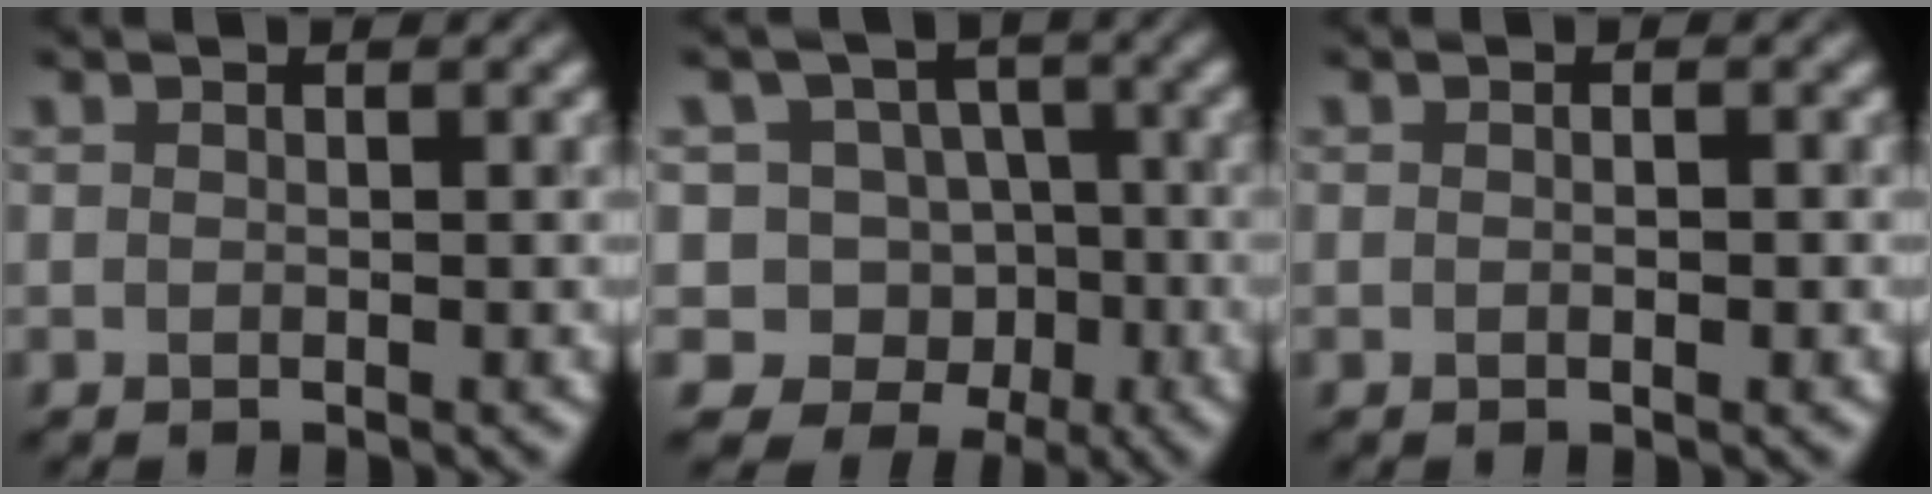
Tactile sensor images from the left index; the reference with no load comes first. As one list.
[{"total": 8.1, "force": [-2.8, 7.4, 1.7], "torque": [0.000, 0.018, -0.063]}, {"total": 1.0, "force": [0.1, 0.5, 0.9], "torque": [0.002, -0.003, -0.004]}]